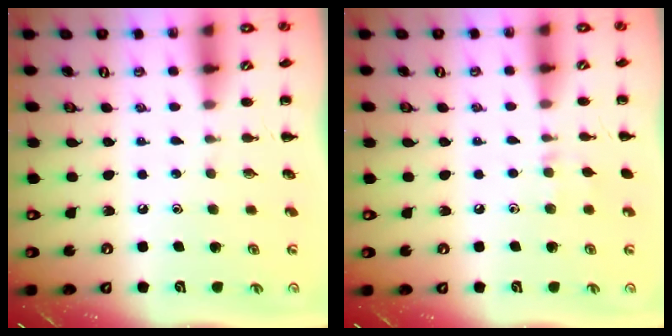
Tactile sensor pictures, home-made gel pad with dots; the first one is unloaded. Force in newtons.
{"total": 5.6, "press": 5.3, "slide": 1.9}